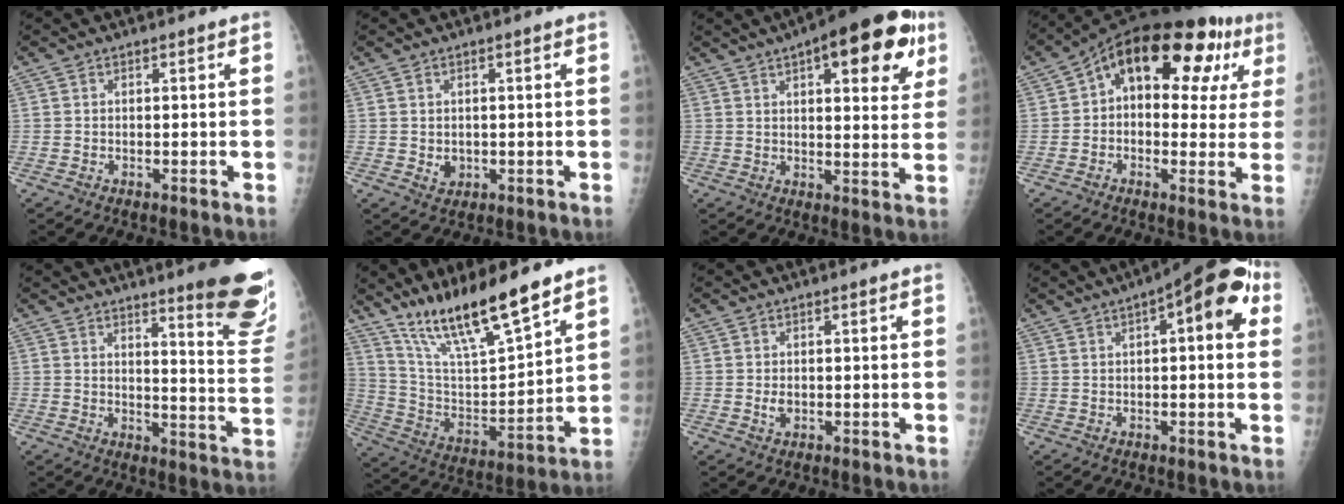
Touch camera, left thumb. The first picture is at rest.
{"total": 2.3, "force": [-0.1, 1.9, 1.3], "torque": [-0.013, -0.001, 0.006]}
{"total": 18.3, "force": [8.3, 6.9, 14.8], "torque": [-0.164, -0.010, 0.104]}
{"total": 19.6, "force": [6.6, 11.3, 14.6], "torque": [-0.161, 0.037, 0.083]}
{"total": 15.4, "force": [10.9, 2.1, 10.7], "torque": [-0.103, -0.085, 0.135]}
{"total": 18.8, "force": [14.2, 3.3, 12.0], "torque": [-0.190, -0.072, 0.266]}
{"total": 1.8, "force": [-0.2, 1.2, 1.3], "torque": [-0.021, -0.001, -0.001]}
{"total": 13.5, "force": [4.4, 4.7, 11.9], "torque": [-0.131, 0.021, 0.049]}